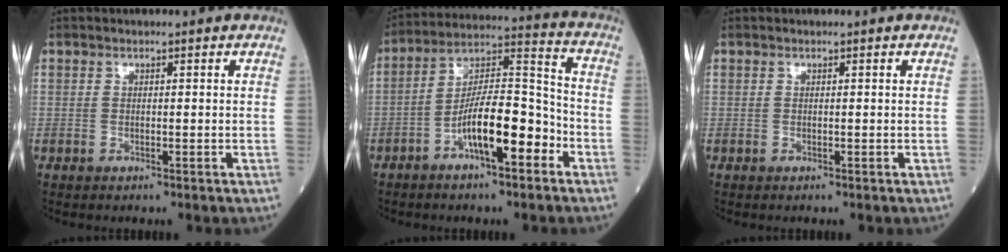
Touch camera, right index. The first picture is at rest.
{"total": 12.4, "force": [-5.4, 3.0, 10.7], "torque": [-0.191, 0.021, -0.096]}
{"total": 0.0}